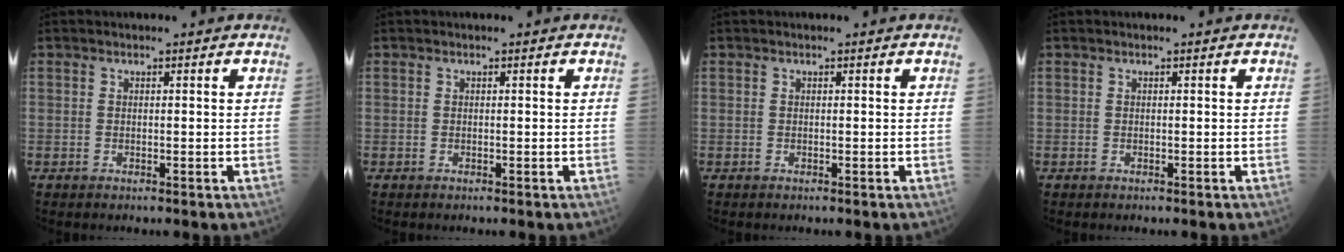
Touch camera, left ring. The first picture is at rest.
{"total": 0.0}
{"total": 0.0}
{"total": 0.0}